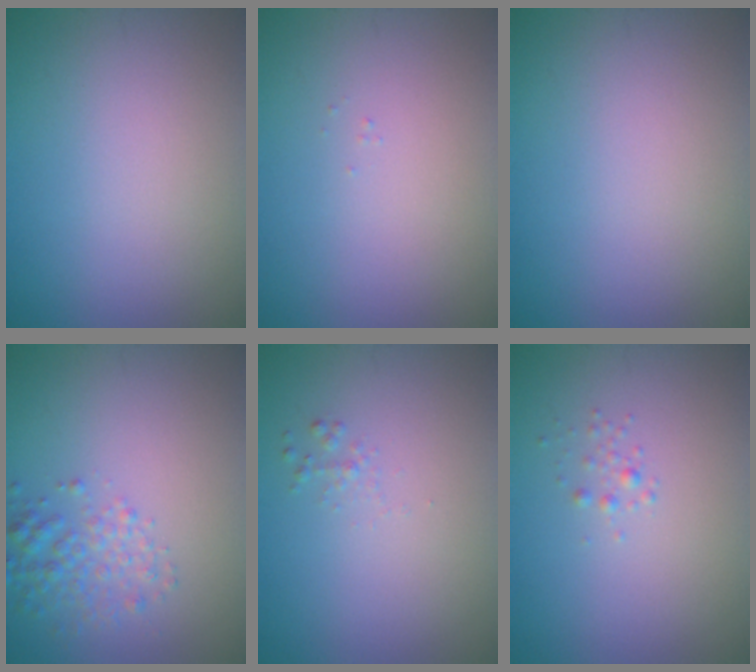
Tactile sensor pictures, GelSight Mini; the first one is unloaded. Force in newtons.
{"total": 0.0}
{"total": 0.0}
{"total": 2.6, "press": 2.6, "slide": 0.1}
{"total": 0.6, "press": 0.6, "slide": 0.0}
{"total": 0.7, "press": 0.7, "slide": 0.0}